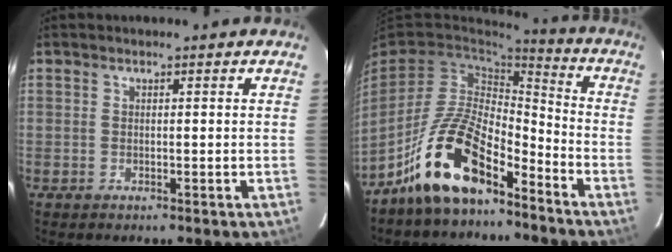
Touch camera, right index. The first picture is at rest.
{"total": 15.0, "force": [-10.1, 5.8, 9.4], "torque": [-0.185, 0.014, -0.183]}